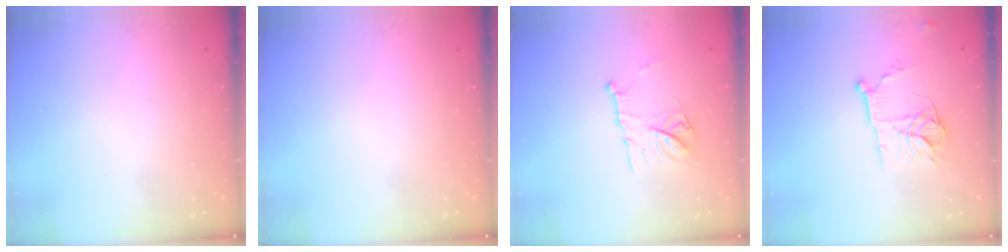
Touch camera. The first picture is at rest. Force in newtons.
{"total": 0.0}
{"total": 11.7, "press": 11.6, "slide": 1.0}
{"total": 12.2, "press": 12.1, "slide": 1.1}